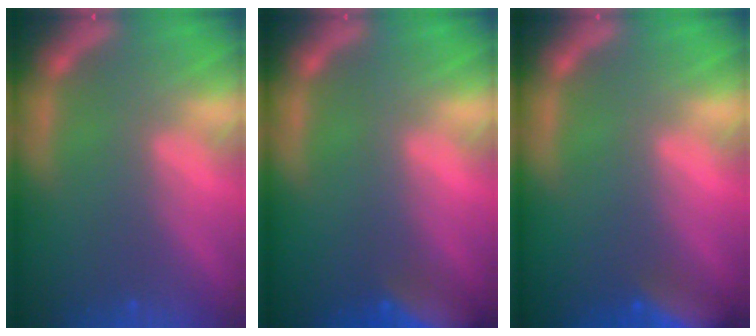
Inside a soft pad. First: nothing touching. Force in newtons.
{"total": 7.0}
{"total": 6.0}